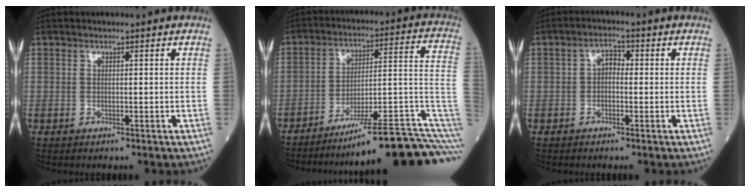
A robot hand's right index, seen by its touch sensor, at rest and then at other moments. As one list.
[{"total": 19.5, "force": [-15.0, -0.8, 12.4], "torque": [-0.098, 0.039, -0.222]}, {"total": 2.5, "force": [-0.2, 1.5, 2.0], "torque": [-0.024, 0.011, -0.009]}]